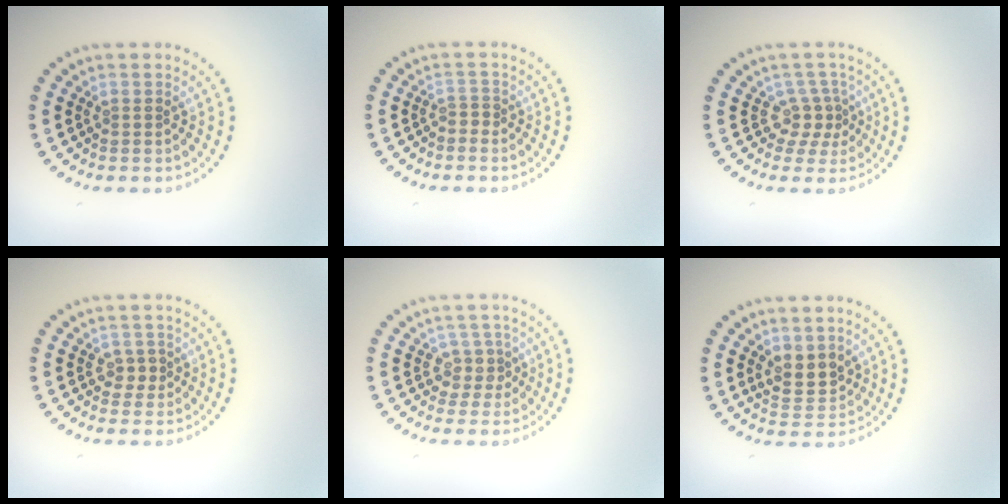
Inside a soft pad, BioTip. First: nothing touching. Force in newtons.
{"total": 0.7, "press": 0.3, "slide": 0.6}
{"total": 2.4, "press": 1.6, "slide": 1.8}
{"total": 1.8, "press": 1.7, "slide": 0.5}
{"total": 2.2, "press": 1.9, "slide": 1.1}
{"total": 2.9, "press": 2.7, "slide": 1.1}